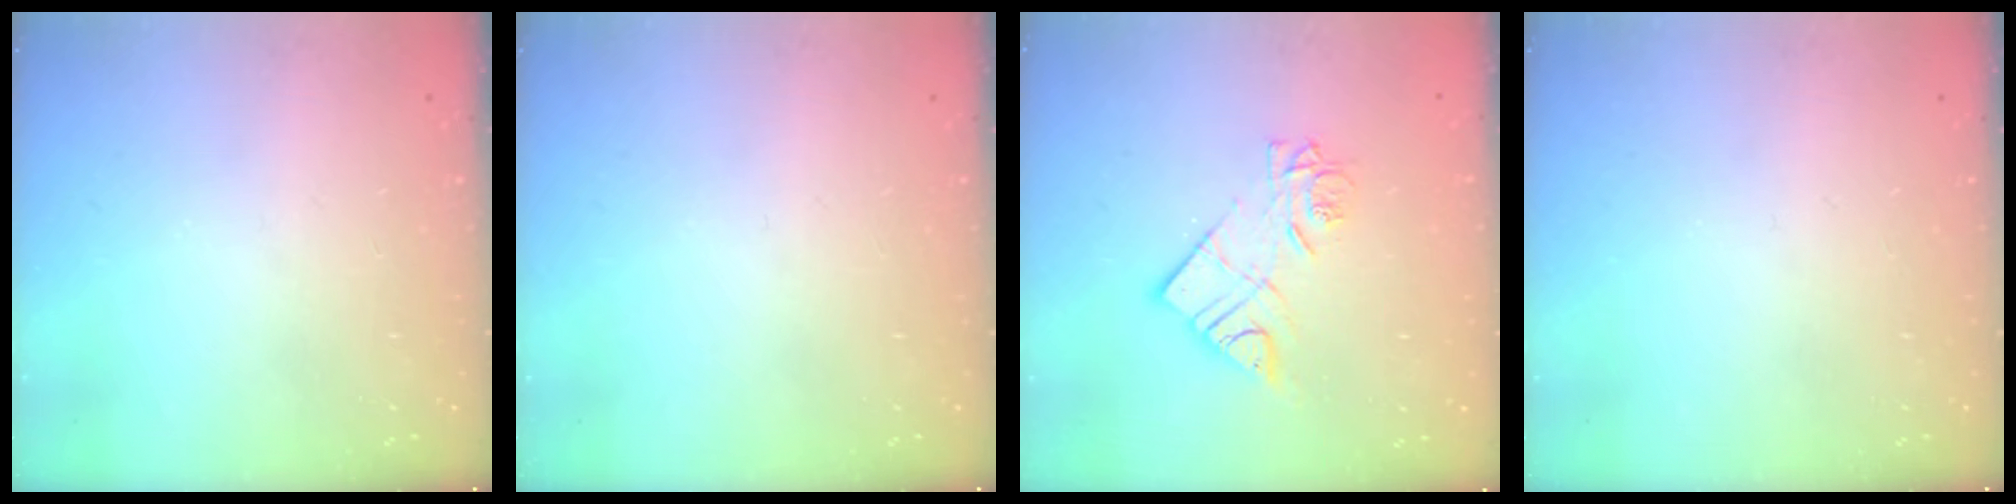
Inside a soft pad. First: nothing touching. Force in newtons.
{"total": 0.0}
{"total": 10.6, "press": 10.5, "slide": 0.9}
{"total": 0.0}